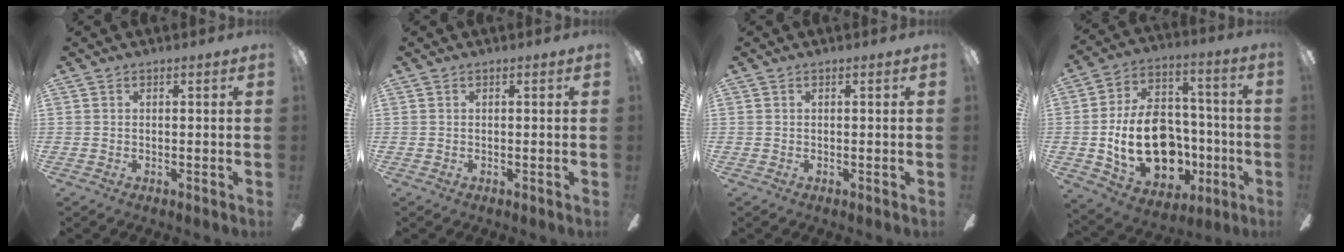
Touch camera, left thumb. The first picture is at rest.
{"total": 0.0}
{"total": 0.0}
{"total": 20.3, "force": [-2.8, 14.5, 14.0], "torque": [-0.269, 0.013, -0.036]}